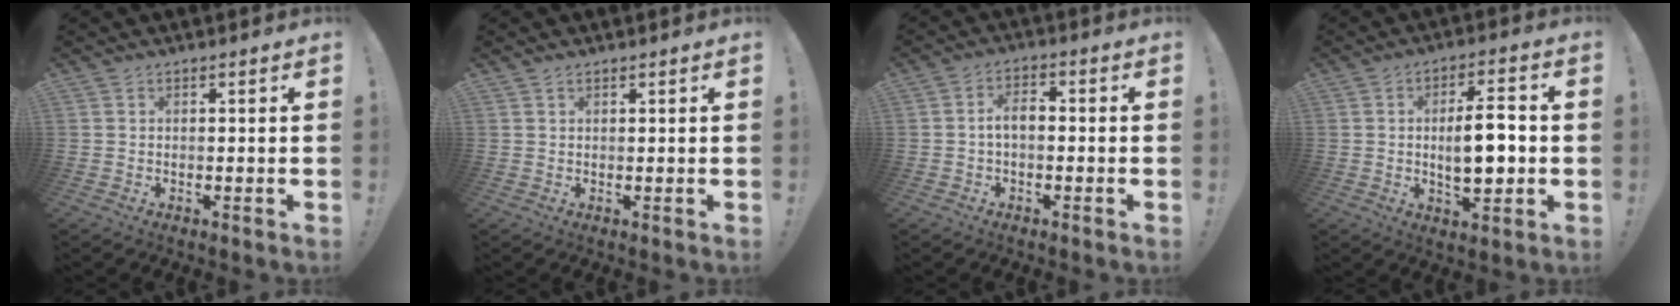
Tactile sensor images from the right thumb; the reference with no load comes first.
{"total": 0.7, "force": [0.6, 0.3, 0.2], "torque": [0.000, -0.003, 0.011]}
{"total": 4.6, "force": [-0.4, 2.4, 3.9], "torque": [-0.065, 0.007, -0.009]}
{"total": 10.6, "force": [-0.6, 4.4, 9.6], "torque": [-0.147, -0.001, -0.015]}